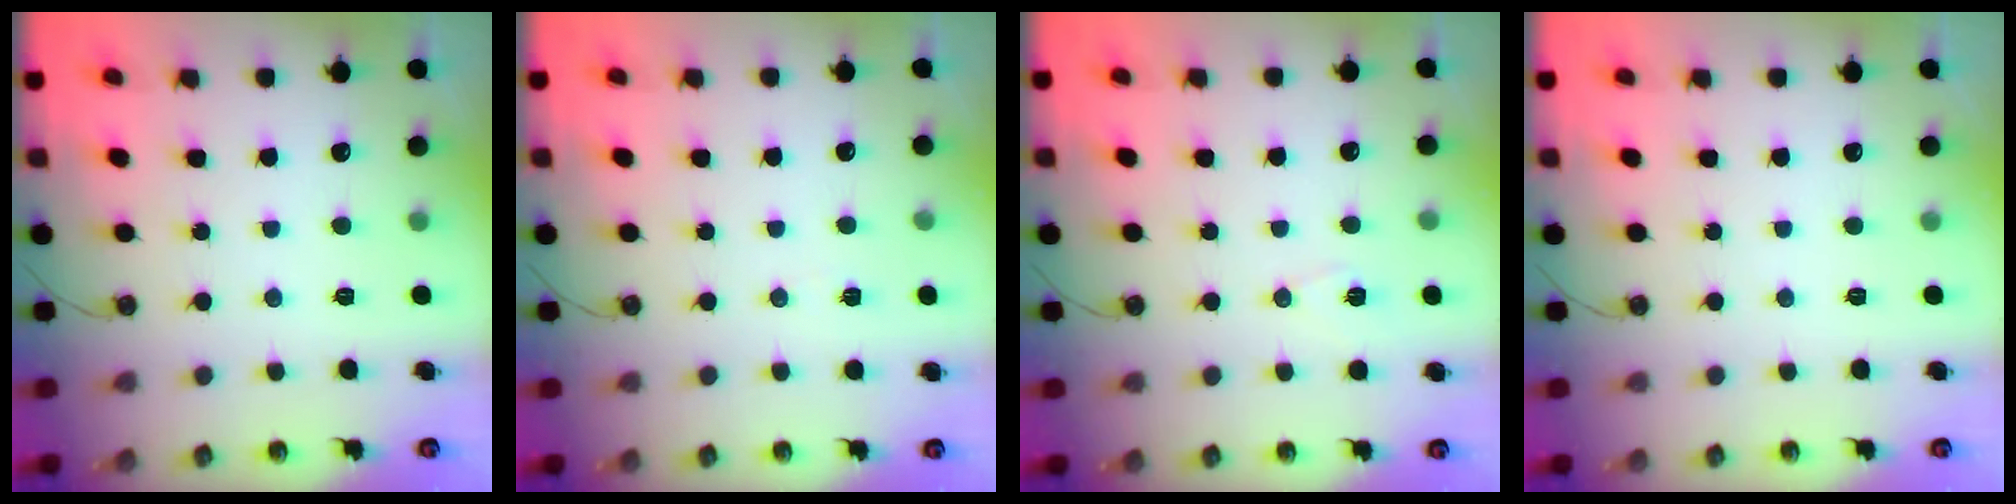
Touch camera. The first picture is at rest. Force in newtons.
{"total": 3.1, "press": 2.4, "slide": 2.0}
{"total": 6.5, "press": 5.5, "slide": 3.5}
{"total": 0.0}